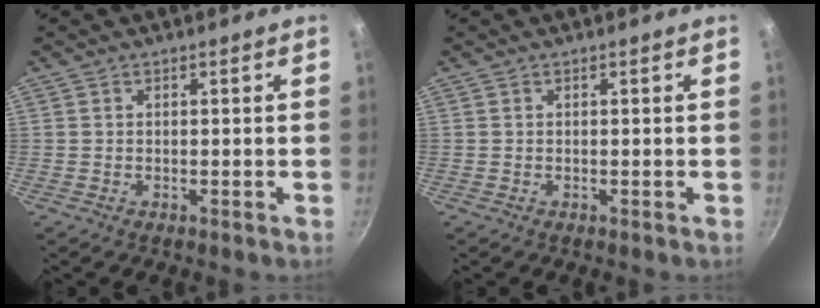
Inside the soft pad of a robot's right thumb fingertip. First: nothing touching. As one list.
[{"total": 0.0}]